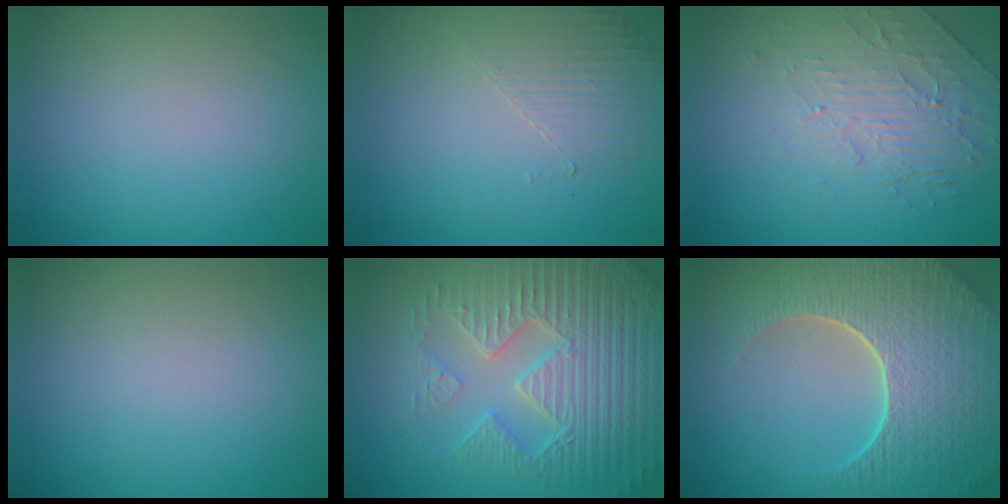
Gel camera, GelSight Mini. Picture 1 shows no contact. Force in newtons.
{"total": 1.6, "press": 0.7, "slide": 1.4}
{"total": 2.8, "press": 2.3, "slide": 1.6}
{"total": 0.0}
{"total": 7.3, "press": 5.8, "slide": 4.4}
{"total": 9.2, "press": 6.6, "slide": 6.4}